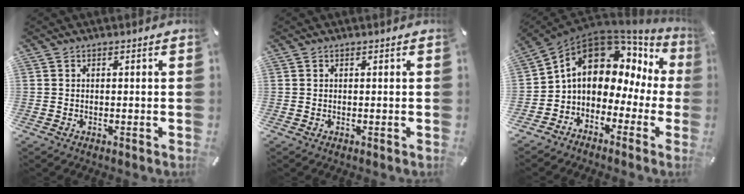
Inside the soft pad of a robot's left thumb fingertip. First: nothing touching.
{"total": 0.0}
{"total": 11.9, "force": [4.8, 8.6, 6.6], "torque": [-0.113, -0.030, 0.083]}